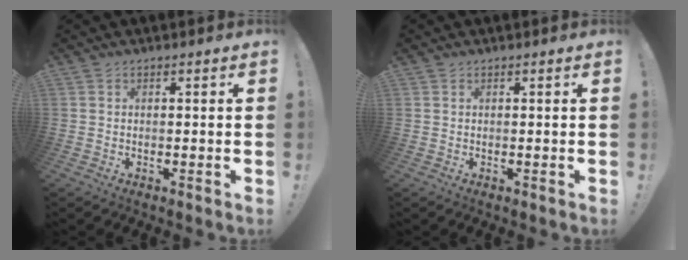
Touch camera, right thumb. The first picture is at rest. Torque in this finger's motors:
{"motor_torque": [1.36, 1.42, 0.62, 0.42, 0.09]}